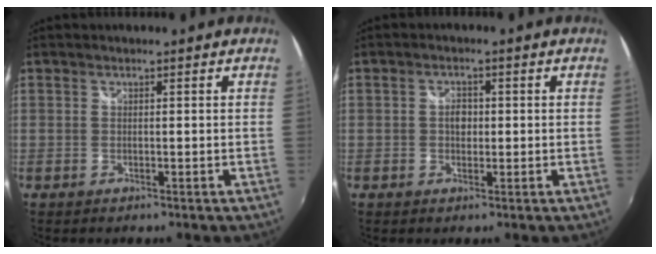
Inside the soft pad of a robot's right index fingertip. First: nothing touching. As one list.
[{"total": 2.4, "force": [-0.1, 1.8, 1.6], "torque": [-0.026, 0.005, -0.003]}]